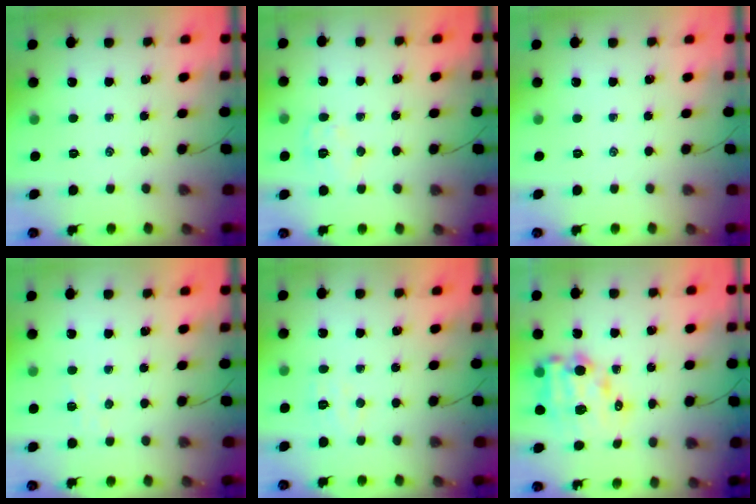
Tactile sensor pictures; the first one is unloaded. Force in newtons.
{"total": 6.9, "press": 6.9, "slide": 0.4}
{"total": 0.0}
{"total": 2.9, "press": 2.8, "slide": 0.7}
{"total": 4.5, "press": 4.4, "slide": 1.0}
{"total": 13.2, "press": 12.8, "slide": 3.2}